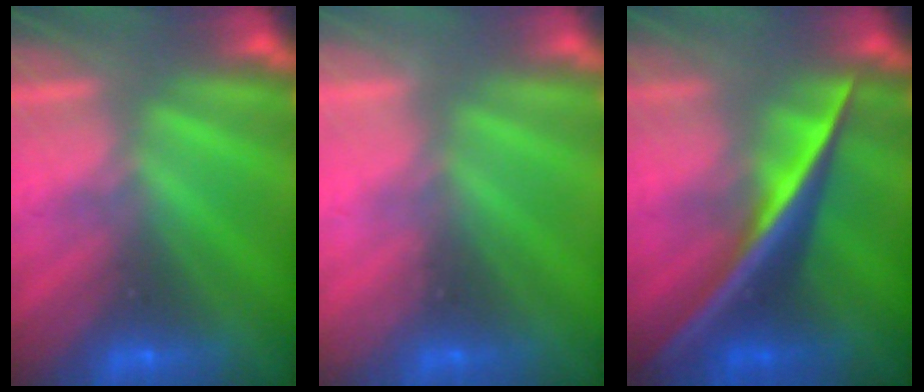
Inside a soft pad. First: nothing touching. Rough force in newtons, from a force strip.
{"total": 2.4}
{"total": 2.6}